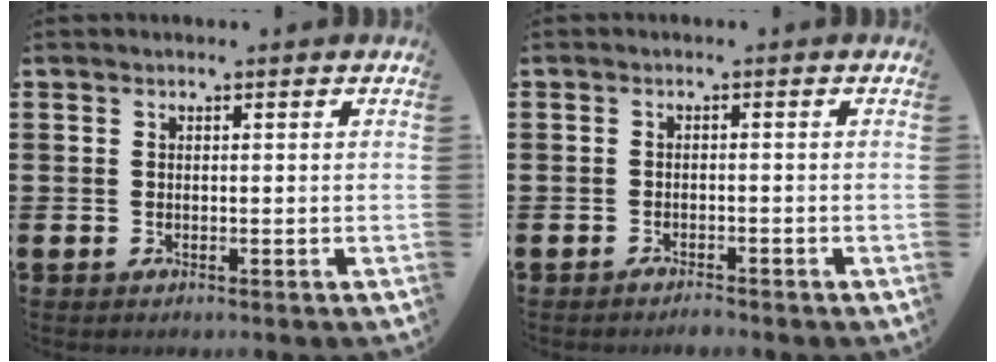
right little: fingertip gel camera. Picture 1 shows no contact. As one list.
[{"total": 1.2, "force": [-1.2, 0.1, 0.0], "torque": [-0.005, 0.002, -0.025]}]